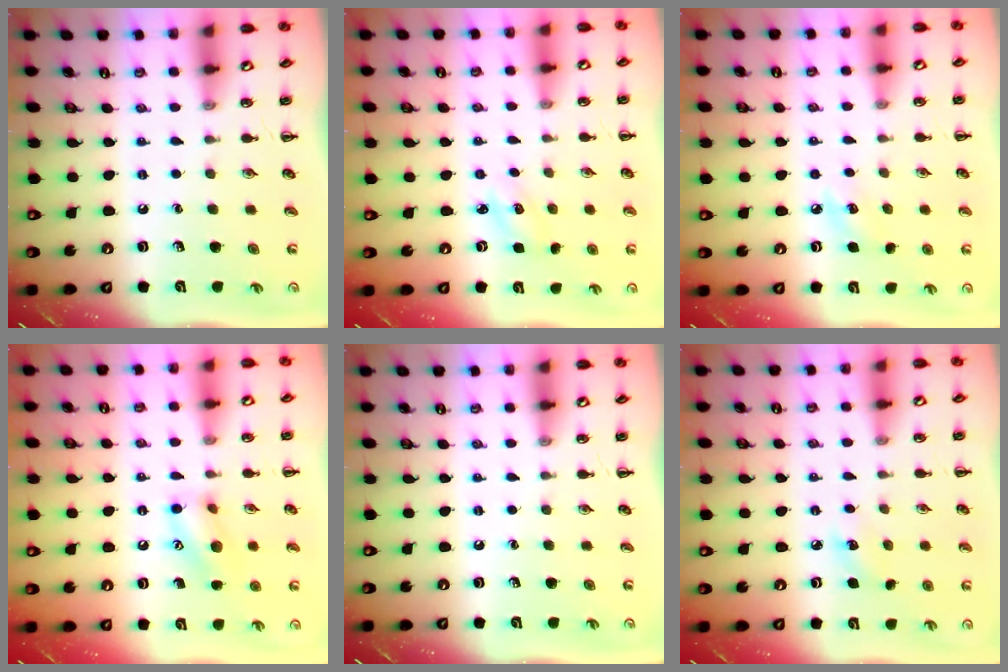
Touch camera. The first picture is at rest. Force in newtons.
{"total": 3.0, "press": 2.9, "slide": 0.9}
{"total": 5.8, "press": 5.6, "slide": 1.5}
{"total": 11.0, "press": 10.9, "slide": 1.1}
{"total": 0.0}
{"total": 5.1, "press": 4.9, "slide": 1.3}